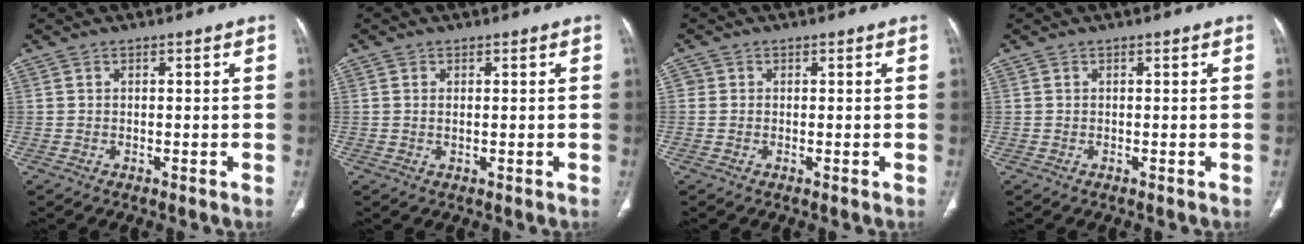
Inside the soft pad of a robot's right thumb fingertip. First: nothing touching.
{"total": 0.7, "force": [0.2, 0.3, 0.6], "torque": [-0.015, 0.000, 0.006]}
{"total": 0.9, "force": [0.0, 0.9, 0.2], "torque": [0.004, 0.003, -0.001]}
{"total": 0.0}